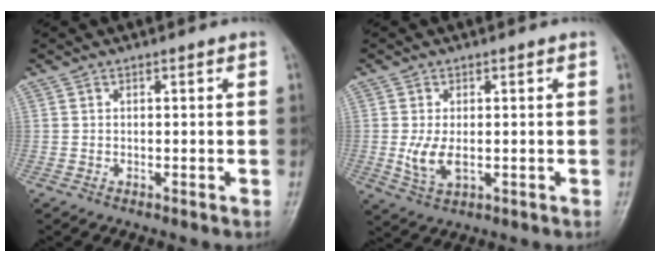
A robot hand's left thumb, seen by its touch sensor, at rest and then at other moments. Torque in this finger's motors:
{"motor_torque": [0.19, 0.24, 0.66, 0.14, 0.20]}